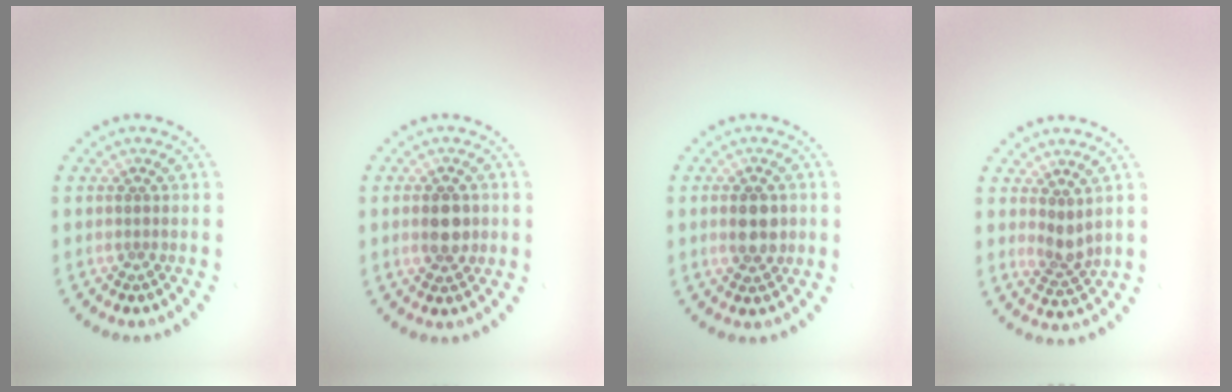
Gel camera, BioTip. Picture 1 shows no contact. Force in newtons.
{"total": 3.3, "press": 3.3, "slide": 0.1}
{"total": 3.3, "press": 3.3, "slide": 0.0}
{"total": 1.9, "press": 1.6, "slide": 1.1}